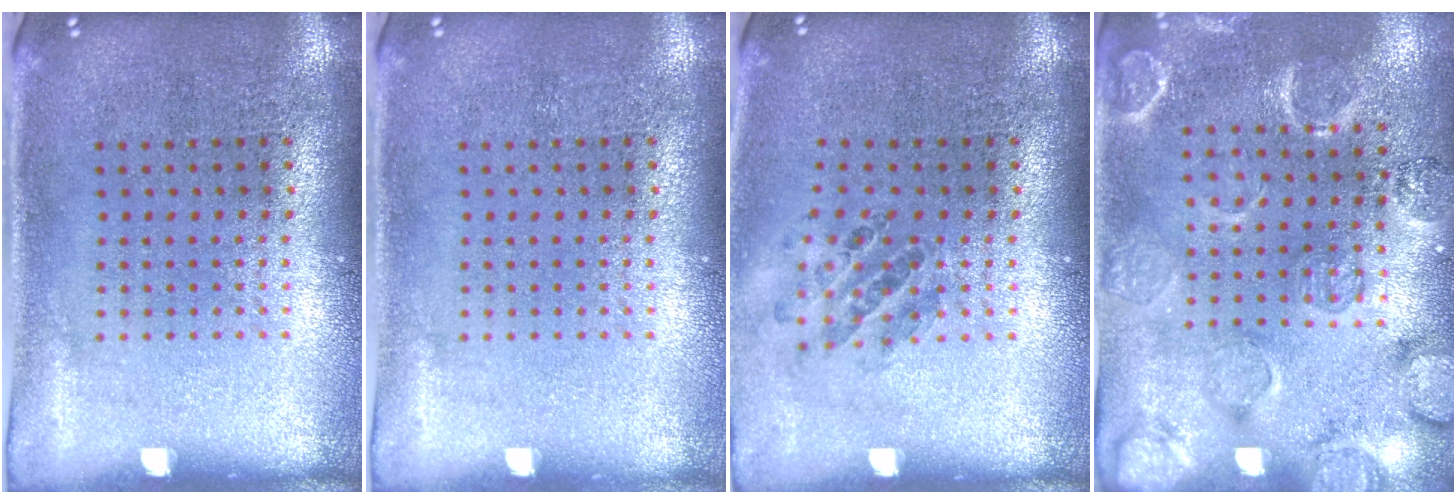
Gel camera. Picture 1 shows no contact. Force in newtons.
{"total": 0.0}
{"total": 0.8, "press": 0.8, "slide": 0.1}
{"total": 2.3, "press": 2.1, "slide": 0.9}